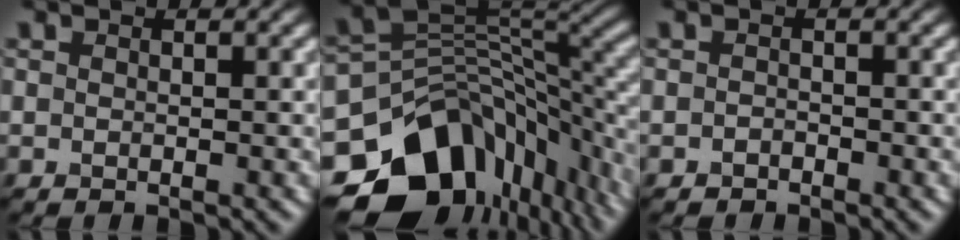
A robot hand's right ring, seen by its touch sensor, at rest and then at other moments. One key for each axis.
{"total": 15.5, "fx": -7.7, "fy": 10.2, "fz": 8.8, "tx": -0.171, "ty": -0.027, "tz": -0.109}
{"total": 0.7, "fx": -0.6, "fy": 0.4, "fz": 0.0, "tx": 0.003, "ty": -0.001, "tz": -0.010}